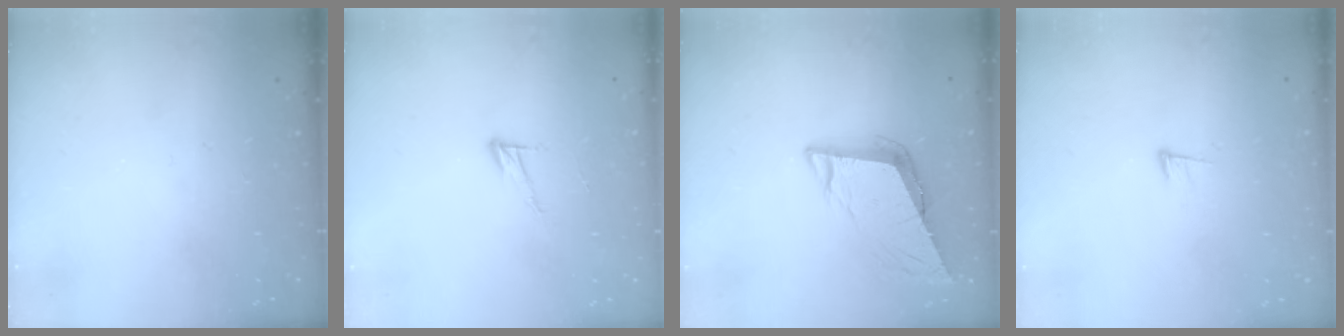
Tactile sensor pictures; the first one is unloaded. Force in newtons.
{"total": 5.9, "press": 5.9, "slide": 0.3}
{"total": 9.8, "press": 9.3, "slide": 3.0}
{"total": 8.9, "press": 8.8, "slide": 1.6}